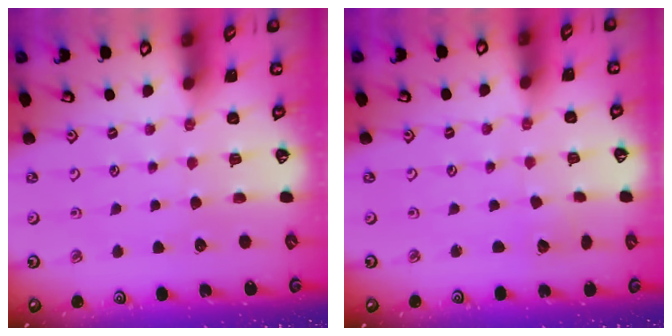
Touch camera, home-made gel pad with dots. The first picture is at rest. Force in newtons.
{"total": 3.4, "press": 3.4, "slide": 0.2}